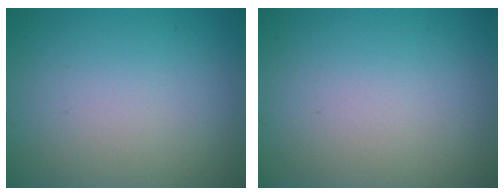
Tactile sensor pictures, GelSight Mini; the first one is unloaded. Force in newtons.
{"total": 0.0}